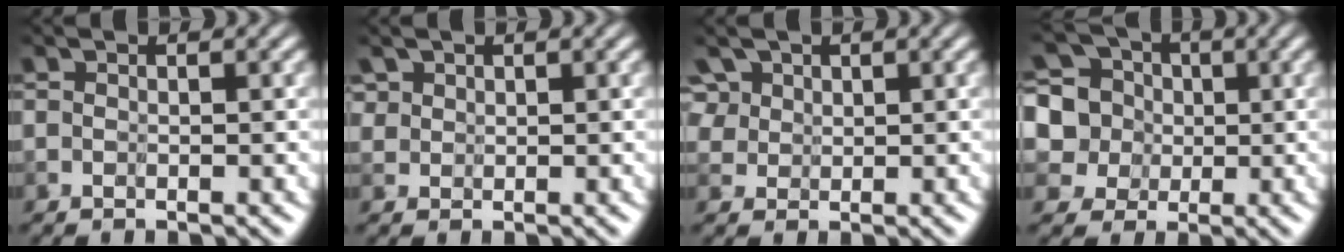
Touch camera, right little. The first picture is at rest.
{"total": 3.6, "force": [2.4, 2.2, 1.6], "torque": [-0.052, 0.020, 0.018]}
{"total": 4.9, "force": [2.9, 3.3, 2.4], "torque": [-0.054, 0.025, 0.031]}
{"total": 7.2, "force": [2.5, 6.3, 2.4], "torque": [-0.083, 0.010, 0.022]}